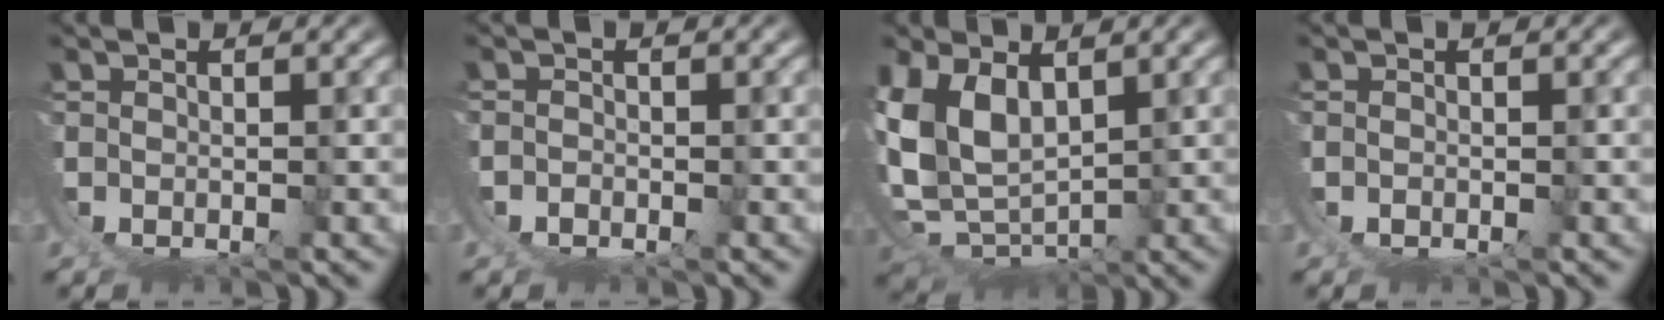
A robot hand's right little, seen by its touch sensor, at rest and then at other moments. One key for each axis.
{"total": 2.4, "fx": -0.1, "fy": 2.3, "fz": 0.6, "tx": -0.025, "ty": -0.003, "tz": -0.004}
{"total": 10.1, "fx": 1.8, "fy": 7.7, "fz": 6.2, "tx": -0.193, "ty": -0.049, "tz": 0.056}
{"total": 0.7, "fx": 0.2, "fy": 0.7, "fz": 0.2, "tx": -0.006, "ty": 0.001, "tz": 0.002}